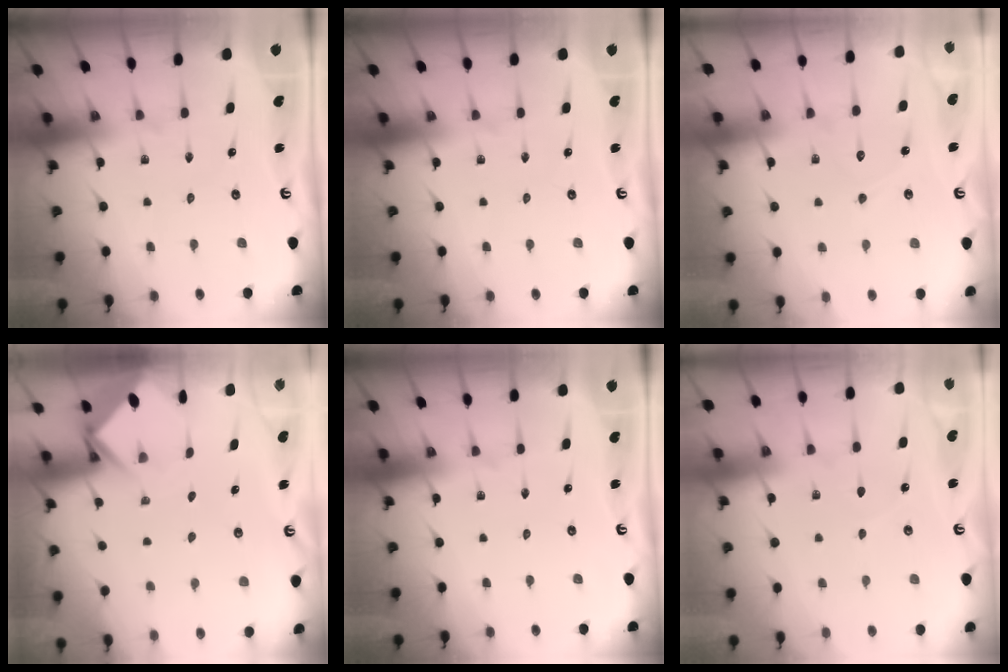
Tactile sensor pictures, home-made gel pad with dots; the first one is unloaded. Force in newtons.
{"total": 0.0}
{"total": 6.6, "press": 6.6, "slide": 0.6}
{"total": 4.0, "press": 4.0, "slide": 0.2}
{"total": 0.0}
{"total": 3.6, "press": 3.5, "slide": 0.4}